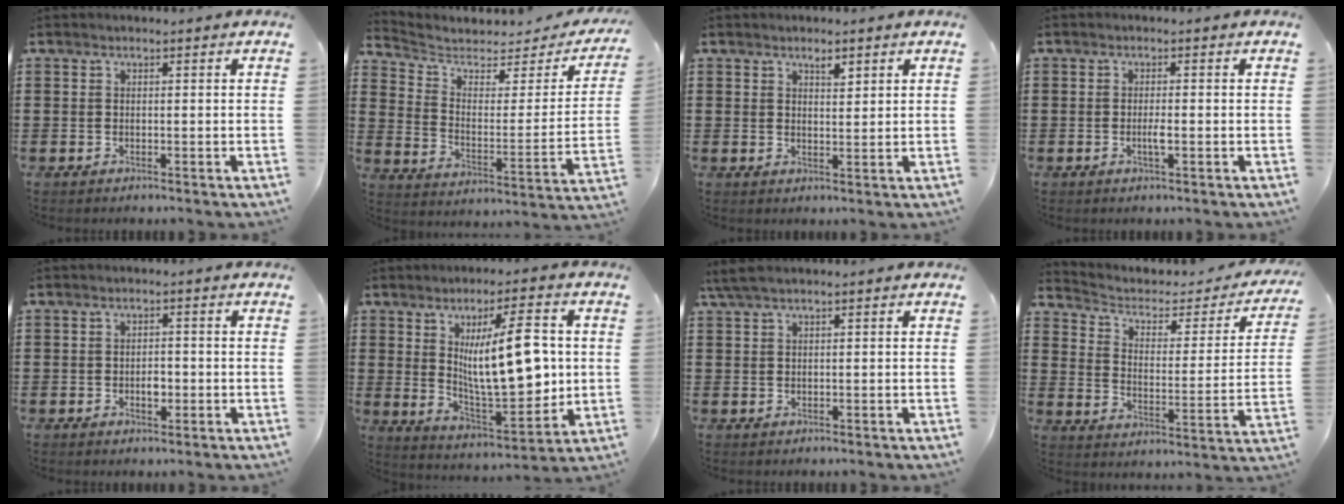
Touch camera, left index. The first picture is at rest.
{"total": 4.5, "force": [3.6, 2.0, 1.7], "torque": [-0.059, -0.022, 0.057]}
{"total": 2.2, "force": [1.7, 0.7, 1.1], "torque": [-0.017, -0.002, 0.029]}
{"total": 1.7, "force": [-0.5, 0.2, 1.6], "torque": [-0.038, -0.004, -0.012]}
{"total": 2.2, "force": [-0.6, 1.2, 1.7], "torque": [-0.034, 0.003, -0.013]}
{"total": 14.4, "force": [2.2, 5.3, 13.2], "torque": [-0.218, -0.004, 0.036]}
{"total": 1.7, "force": [0.8, 0.1, 1.4], "torque": [-0.029, -0.002, 0.015]}
{"total": 2.9, "force": [1.7, 1.8, 1.6], "torque": [-0.045, -0.013, 0.020]}